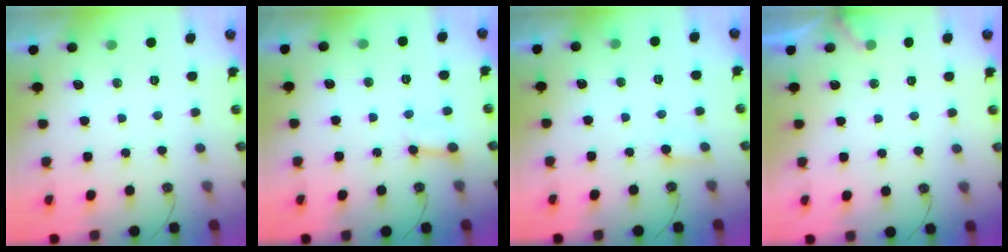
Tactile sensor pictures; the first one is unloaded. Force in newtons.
{"total": 6.1, "press": 6.1, "slide": 0.6}
{"total": 5.1, "press": 5.1, "slide": 0.4}
{"total": 3.4, "press": 3.4, "slide": 0.1}